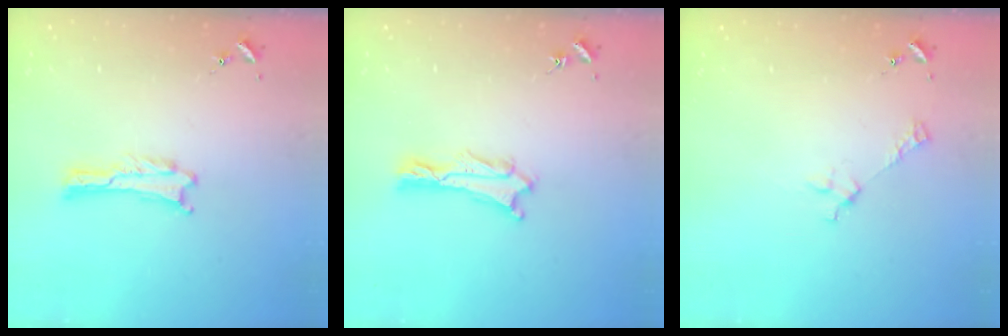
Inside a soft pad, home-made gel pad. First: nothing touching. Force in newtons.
{"total": 0.9, "press": 0.9, "slide": 0.2}
{"total": 2.9, "press": 2.9, "slide": 0.2}